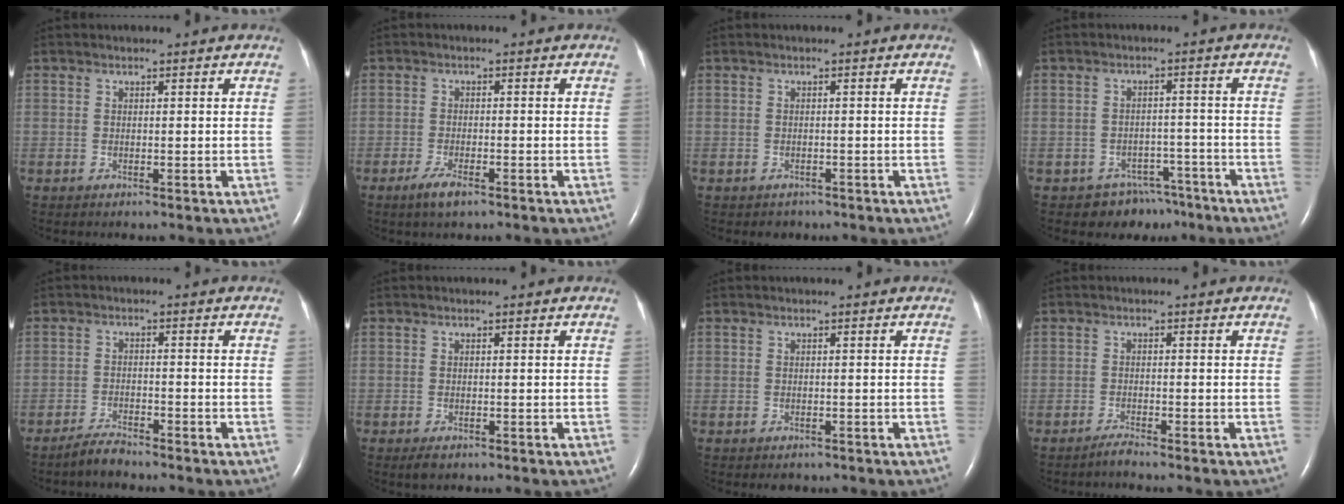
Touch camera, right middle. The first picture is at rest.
{"total": 3.1, "force": [-2.0, 0.7, 2.2], "torque": [-0.053, -0.005, -0.038]}
{"total": 1.2, "force": [-0.8, 0.9, -0.1], "torque": [-0.004, 0.002, -0.009]}
{"total": 6.4, "force": [-4.9, 4.1, 0.0], "torque": [0.014, 0.026, -0.065]}
{"total": 2.6, "force": [-2.5, 0.1, 0.6], "torque": [-0.016, -0.009, -0.049]}
{"total": 1.3, "force": [-0.8, 0.6, 0.8], "torque": [-0.018, -0.002, -0.010]}
{"total": 1.1, "force": [-0.8, 0.7, 0.2], "torque": [-0.005, 0.000, -0.008]}
{"total": 1.2, "force": [-1.2, -0.3, 0.3], "torque": [-0.008, -0.003, -0.022]}